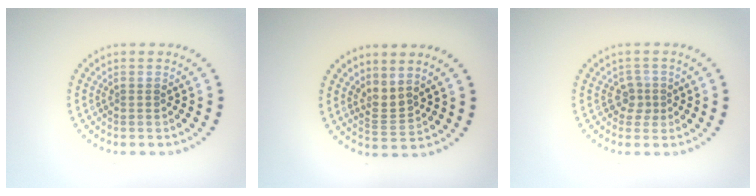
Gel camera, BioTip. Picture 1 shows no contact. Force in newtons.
{"total": 1.9, "press": 1.4, "slide": 1.3}
{"total": 1.7, "press": 1.3, "slide": 1.0}